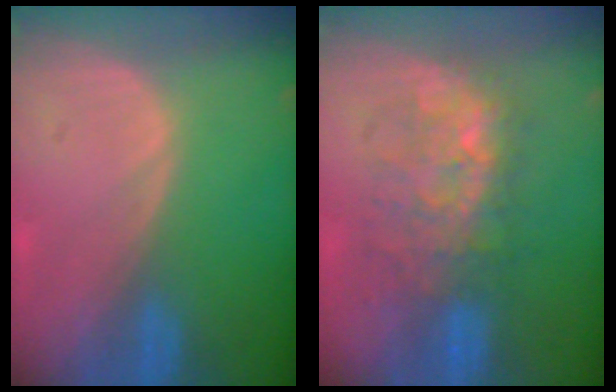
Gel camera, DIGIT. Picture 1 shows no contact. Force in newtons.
{"total": 8.5, "press": 8.5, "slide": 0.3}